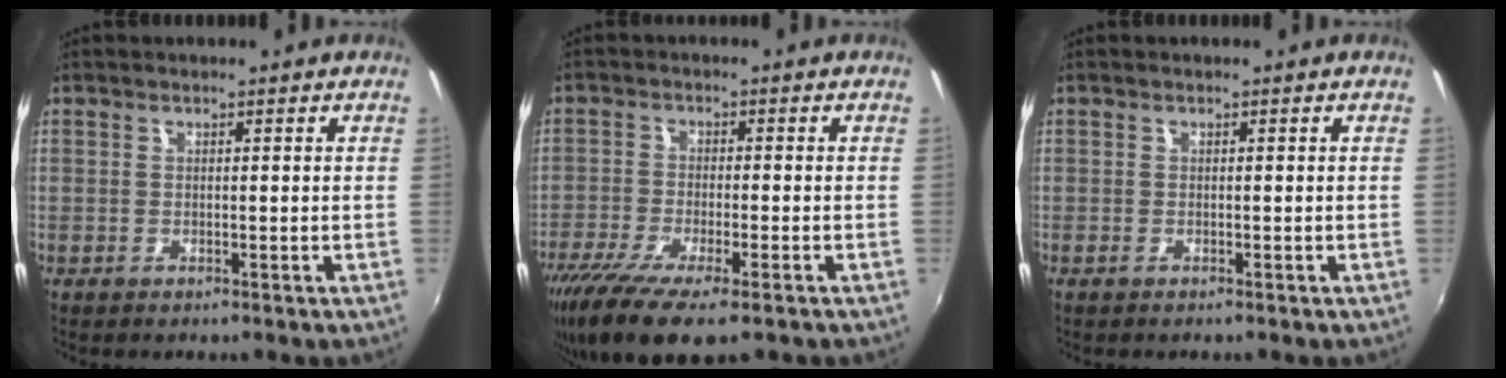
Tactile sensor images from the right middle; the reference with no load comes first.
{"total": 11.7, "force": [-7.9, 2.7, 8.2], "torque": [-0.175, -0.041, -0.138]}
{"total": 0.0}